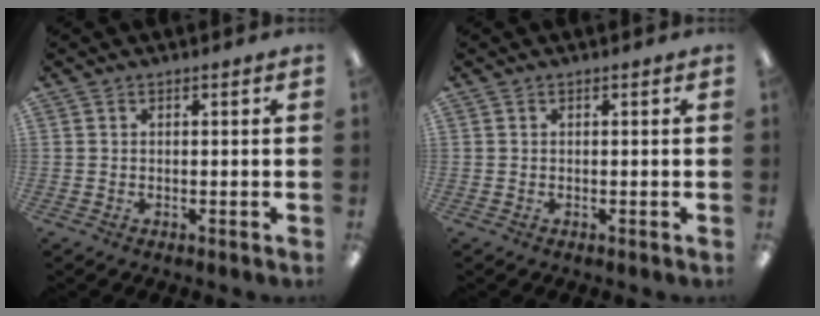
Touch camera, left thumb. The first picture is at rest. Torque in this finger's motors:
{"motor_torque": [0.00, 0.00, 0.00, 0.00, 0.00]}